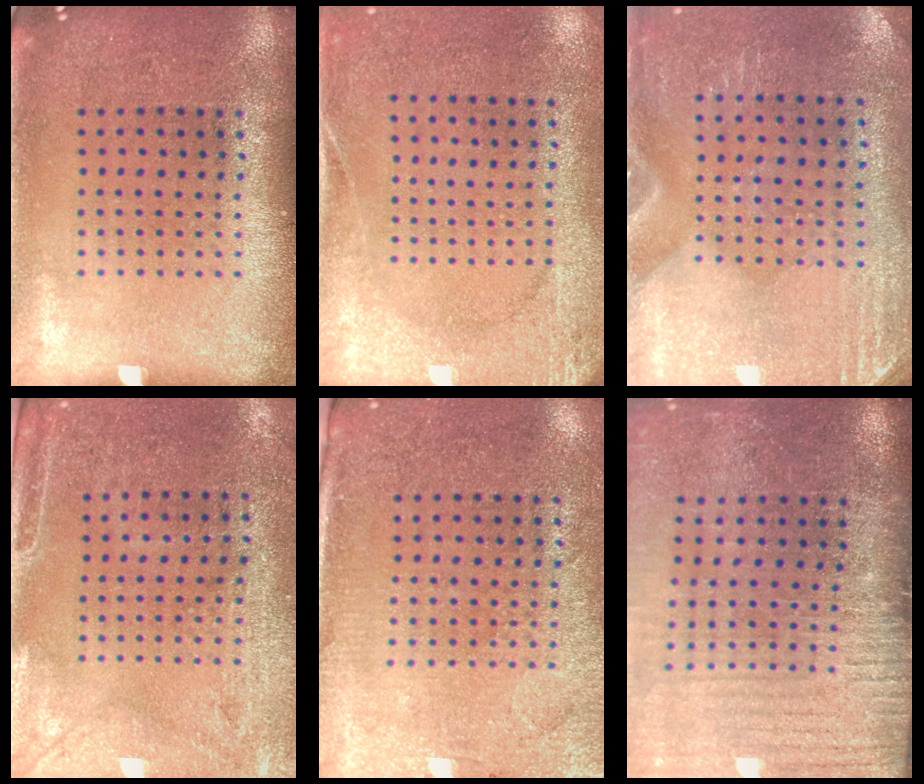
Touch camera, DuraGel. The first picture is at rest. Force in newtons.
{"total": 2.7, "press": 2.1, "slide": 1.7}
{"total": 3.0, "press": 2.6, "slide": 1.4}
{"total": 2.9, "press": 2.4, "slide": 1.5}
{"total": 2.8, "press": 2.6, "slide": 1.2}
{"total": 3.7, "press": 3.2, "slide": 1.9}